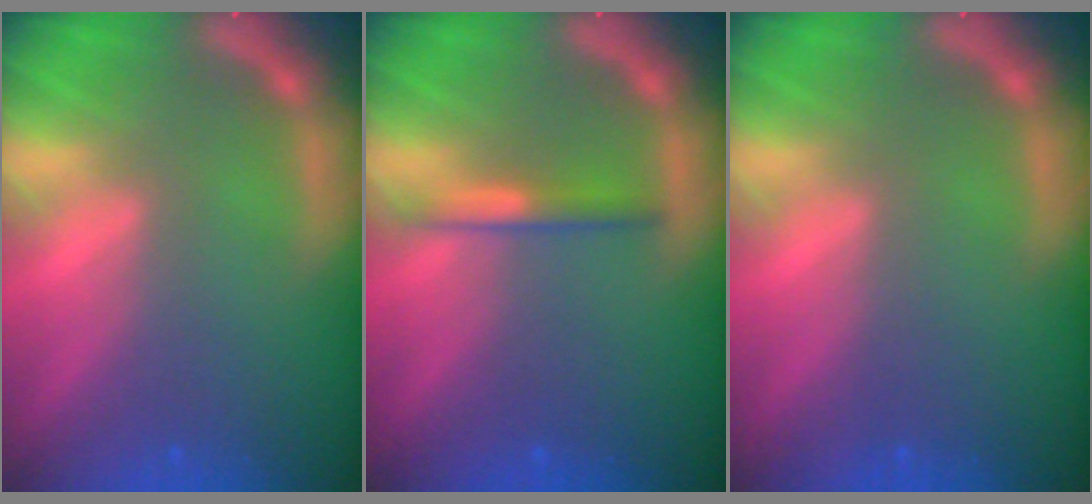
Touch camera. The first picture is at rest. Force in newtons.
{"total": 2.0}
{"total": 0.0}